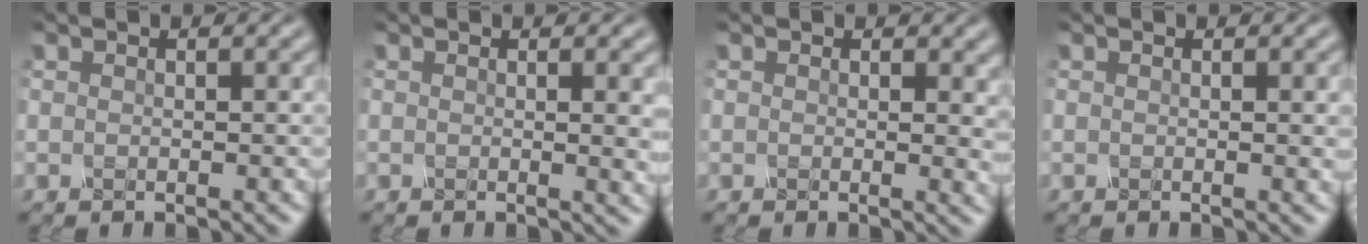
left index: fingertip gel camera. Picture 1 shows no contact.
{"total": 3.0, "force": [0.3, 1.0, 2.8], "torque": [-0.021, 0.000, 0.001]}
{"total": 2.0, "force": [0.4, 0.7, 1.8], "torque": [-0.017, -0.003, 0.002]}
{"total": 1.4, "force": [0.1, 0.4, 1.3], "torque": [-0.012, 0.002, -0.002]}